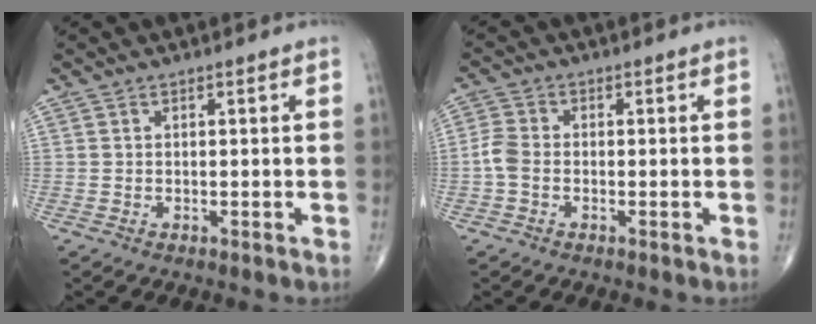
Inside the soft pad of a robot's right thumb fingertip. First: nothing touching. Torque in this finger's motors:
{"motor_torque": [-0.34, 0.40, 0.33, -0.18, 0.12]}